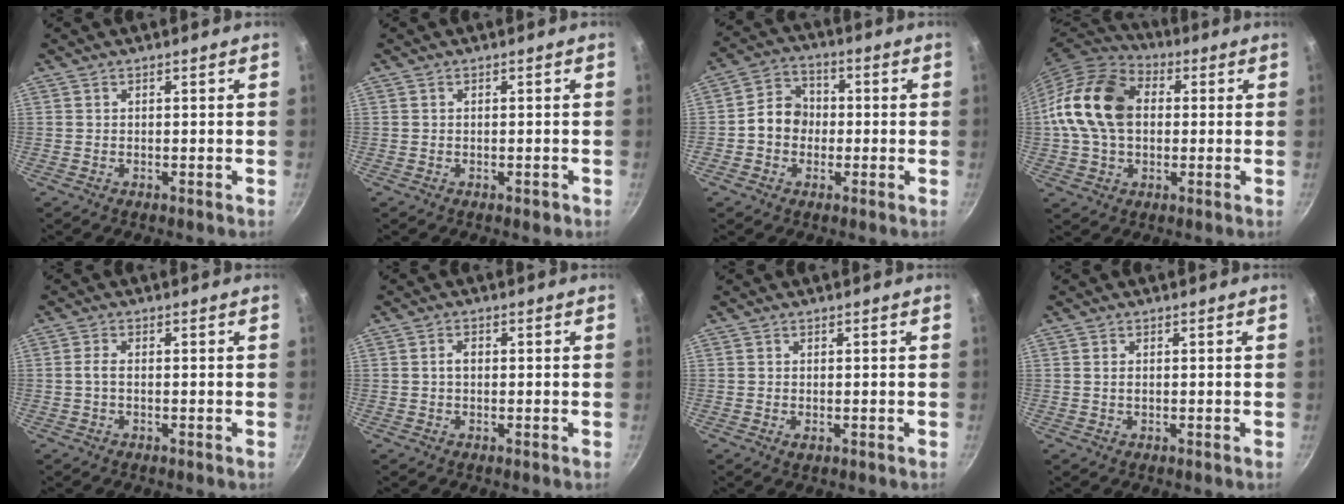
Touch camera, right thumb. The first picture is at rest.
{"total": 1.0, "force": [-0.5, 0.6, 0.7], "torque": [-0.008, 0.003, -0.006]}
{"total": 8.0, "force": [-0.7, 6.8, 4.0], "torque": [-0.034, 0.023, -0.028]}
{"total": 17.6, "force": [1.4, 12.5, 12.2], "torque": [-0.211, 0.027, 0.011]}
{"total": 1.8, "force": [-0.2, 0.8, 1.6], "torque": [-0.041, 0.006, -0.008]}
{"total": 1.9, "force": [0.1, 1.3, 1.3], "torque": [-0.020, 0.007, 0.000]}
{"total": 0.8, "force": [-0.1, 0.5, 0.6], "torque": [-0.010, -0.001, -0.001]}
{"total": 1.0, "force": [0.1, 0.6, 0.8], "torque": [-0.015, 0.001, 0.002]}